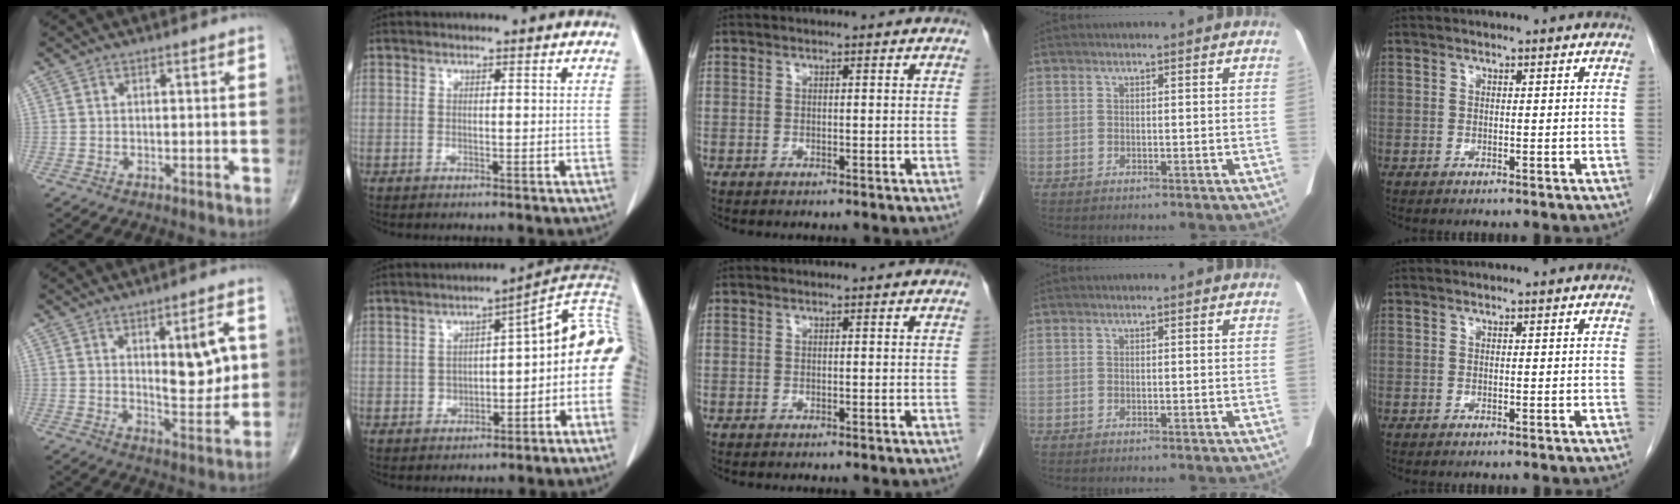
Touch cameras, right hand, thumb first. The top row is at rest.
{"thumb": {"total": 10.8, "force": [2.4, 3.9, 9.8], "torque": [-0.119, -0.023, 0.041]}, "index": {"total": 11.5, "force": [-2.0, 5.1, 10.1], "torque": [-0.126, 0.051, -0.025]}}